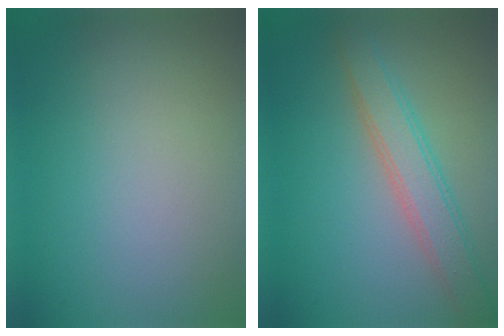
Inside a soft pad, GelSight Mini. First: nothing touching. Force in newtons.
{"total": 3.8, "press": 3.8, "slide": 0.1}